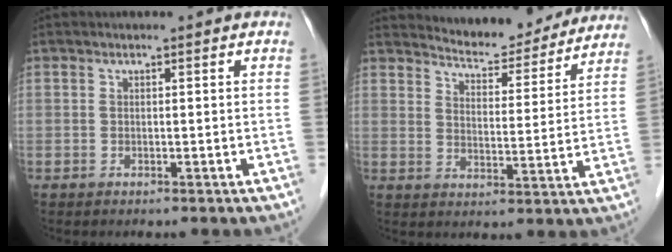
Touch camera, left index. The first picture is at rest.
{"total": 12.7, "force": [12.2, 2.2, 2.4], "torque": [-0.032, -0.010, 0.162]}